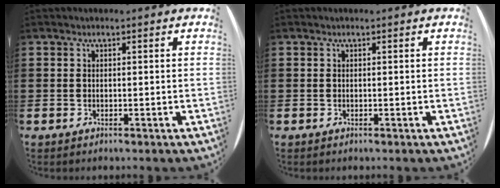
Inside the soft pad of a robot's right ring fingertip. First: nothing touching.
{"total": 0.0}